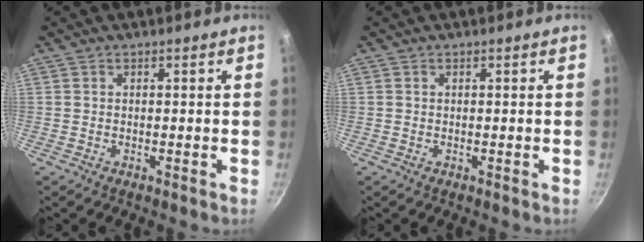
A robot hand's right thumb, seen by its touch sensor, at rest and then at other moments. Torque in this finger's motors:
{"motor_torque": [-0.38, 0.01, -0.09, 0.01, 0.03]}